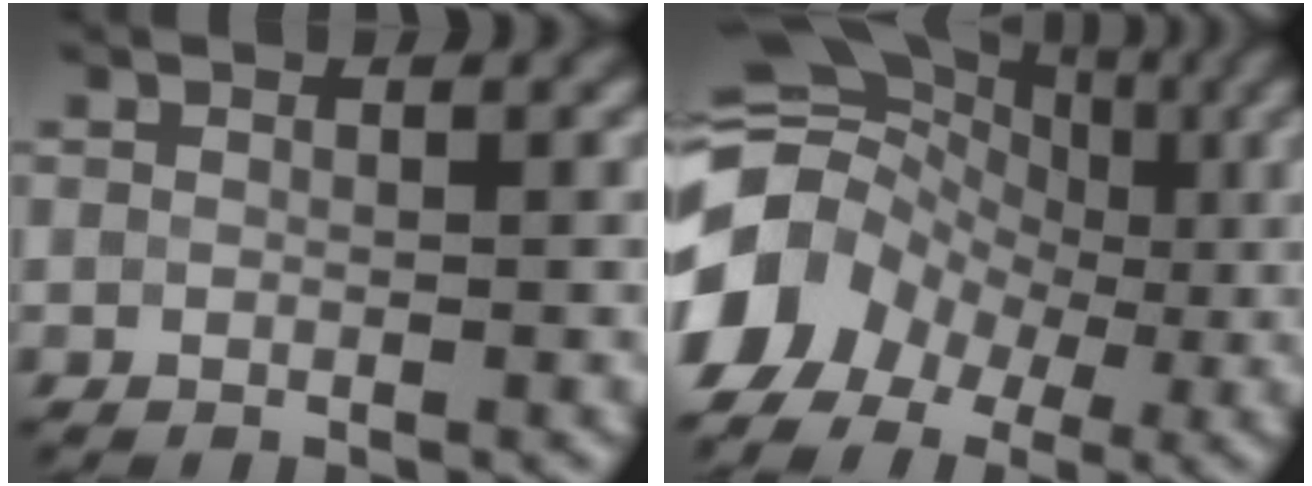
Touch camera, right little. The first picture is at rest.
{"total": 9.8, "force": [-2.1, 7.9, 5.5], "torque": [-0.103, 0.011, -0.050]}